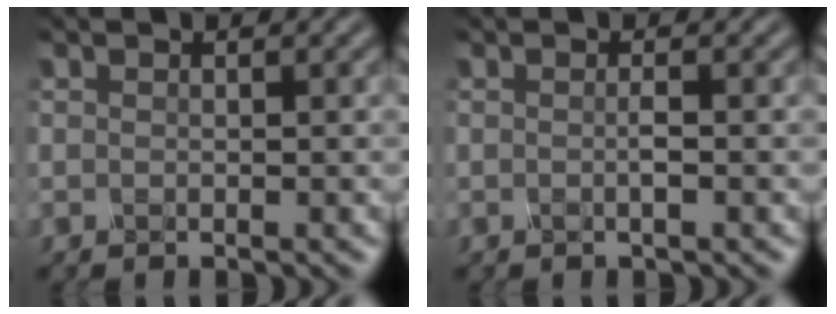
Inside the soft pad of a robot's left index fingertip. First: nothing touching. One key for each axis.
{"total": 0.5, "fx": -0.1, "fy": -0.4, "fz": 0.4, "tx": -0.018, "ty": 0.001, "tz": 0.003}